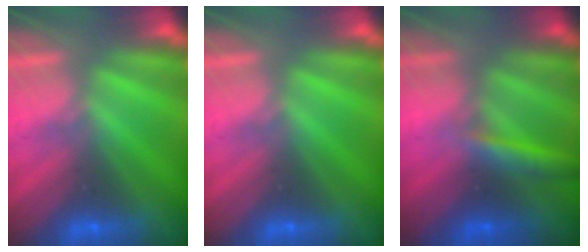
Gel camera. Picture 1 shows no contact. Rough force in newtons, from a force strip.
{"total": 0.0}
{"total": 2.7}